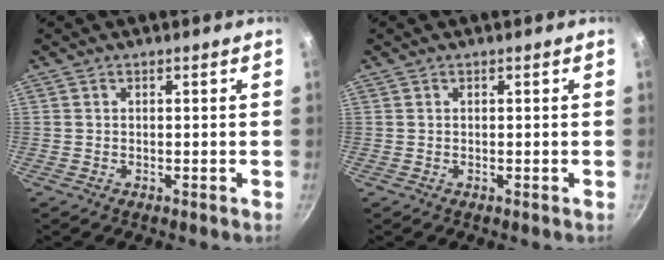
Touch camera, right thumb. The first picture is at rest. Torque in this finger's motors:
{"motor_torque": [-0.17, 0.41, -0.19, 0.34, 0.00]}